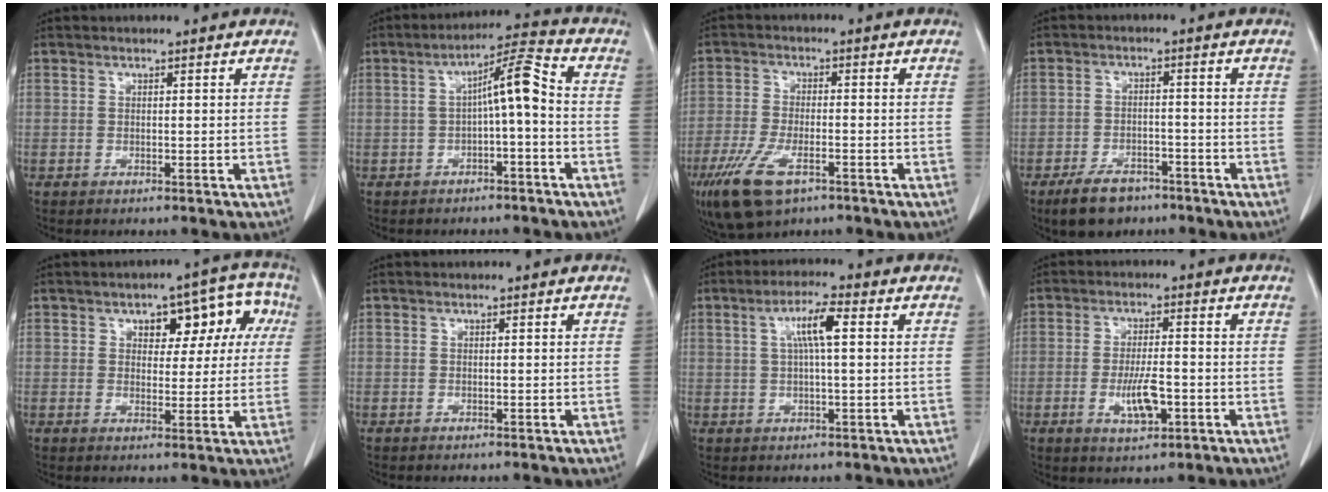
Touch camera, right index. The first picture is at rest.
{"total": 7.5, "force": [-0.5, 1.2, 7.4], "torque": [-0.124, 0.032, -0.010]}
{"total": 11.2, "force": [-6.2, 4.7, 8.1], "torque": [-0.171, -0.017, -0.106]}
{"total": 7.4, "force": [-5.2, 4.0, 3.5], "torque": [-0.068, -0.001, -0.083]}
{"total": 11.3, "force": [3.5, 6.1, 8.8], "torque": [-0.108, 0.044, 0.051]}
{"total": 0.0}
{"total": 6.3, "force": [1.6, 0.8, 6.1], "torque": [-0.115, 0.013, 0.030]}
{"total": 6.7, "force": [-2.0, 2.2, 6.0], "torque": [-0.114, -0.003, -0.028]}